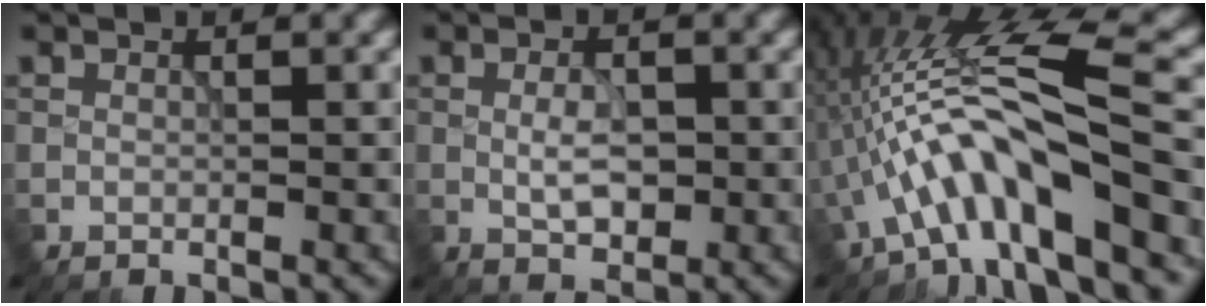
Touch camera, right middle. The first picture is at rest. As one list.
[{"total": 3.0, "force": [-0.2, 1.7, 2.5], "torque": [-0.045, 0.000, -0.002]}, {"total": 9.9, "force": [-3.8, 2.3, 8.8], "torque": [-0.153, 0.022, -0.068]}]